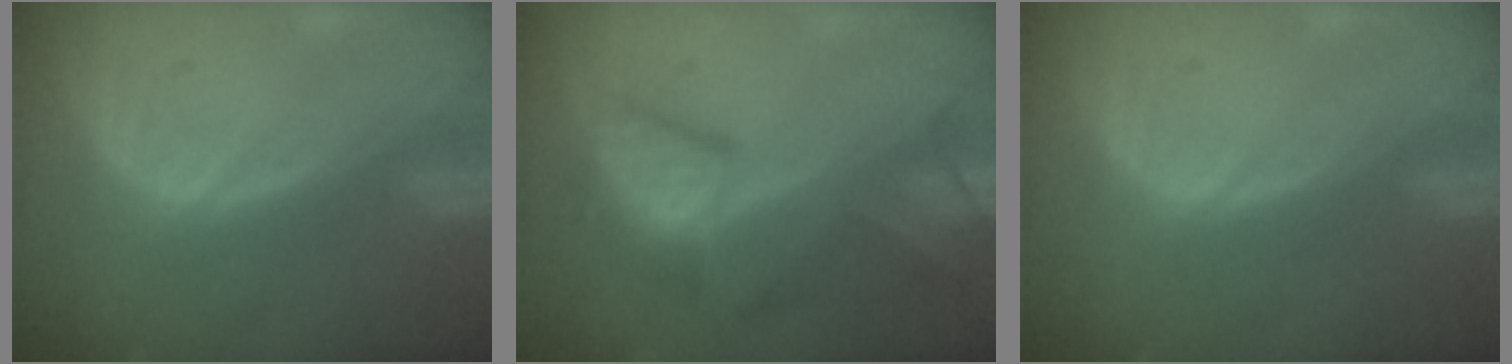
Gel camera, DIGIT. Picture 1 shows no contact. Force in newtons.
{"total": 9.7, "press": 8.6, "slide": 4.6}
{"total": 0.0}